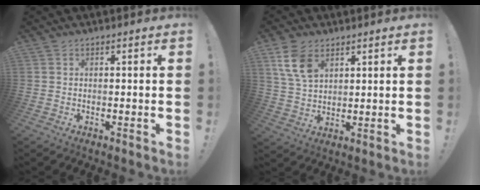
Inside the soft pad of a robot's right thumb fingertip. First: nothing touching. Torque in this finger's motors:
{"motor_torque": [0.36, 0.89, 0.61, 0.84, 0.05]}